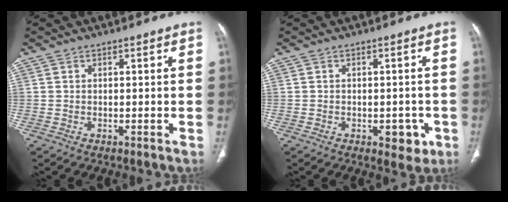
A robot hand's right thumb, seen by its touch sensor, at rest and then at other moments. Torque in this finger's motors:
{"motor_torque": [0.54, 0.86, -0.28, 0.02, 0.08]}